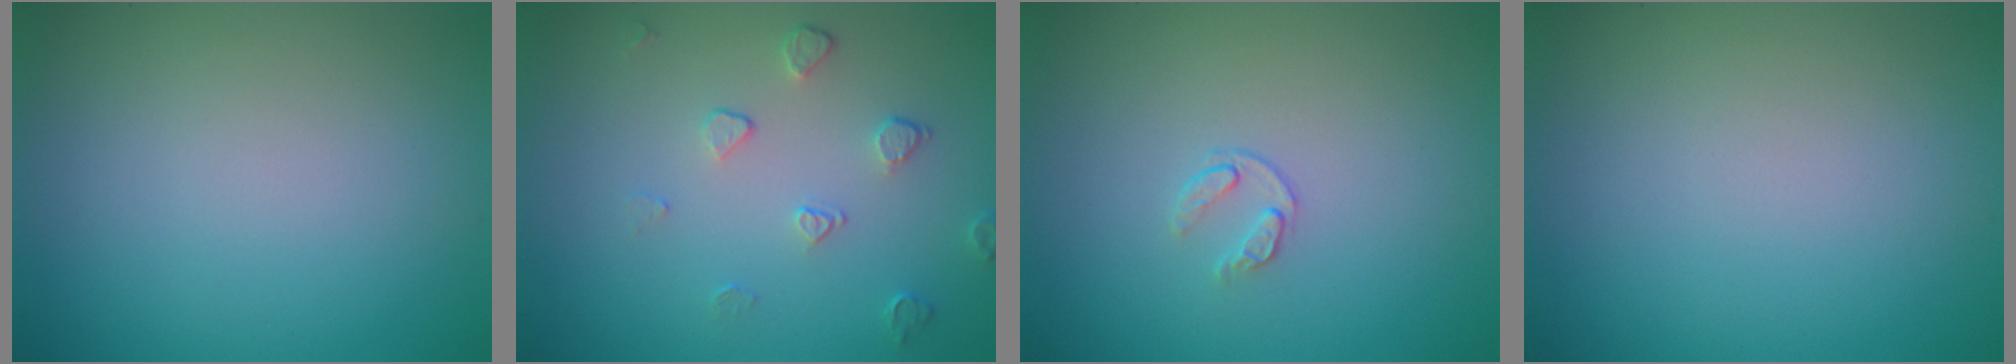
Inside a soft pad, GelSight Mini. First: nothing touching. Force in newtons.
{"total": 1.6, "press": 1.1, "slide": 1.2}
{"total": 0.9, "press": 0.5, "slide": 0.8}
{"total": 0.0}